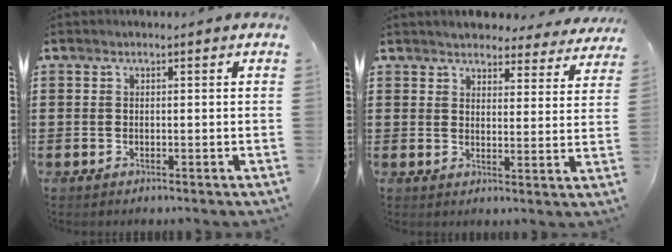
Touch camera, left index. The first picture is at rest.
{"total": 3.9, "force": [3.9, 0.3, -0.1], "torque": [-0.017, -0.019, 0.069]}